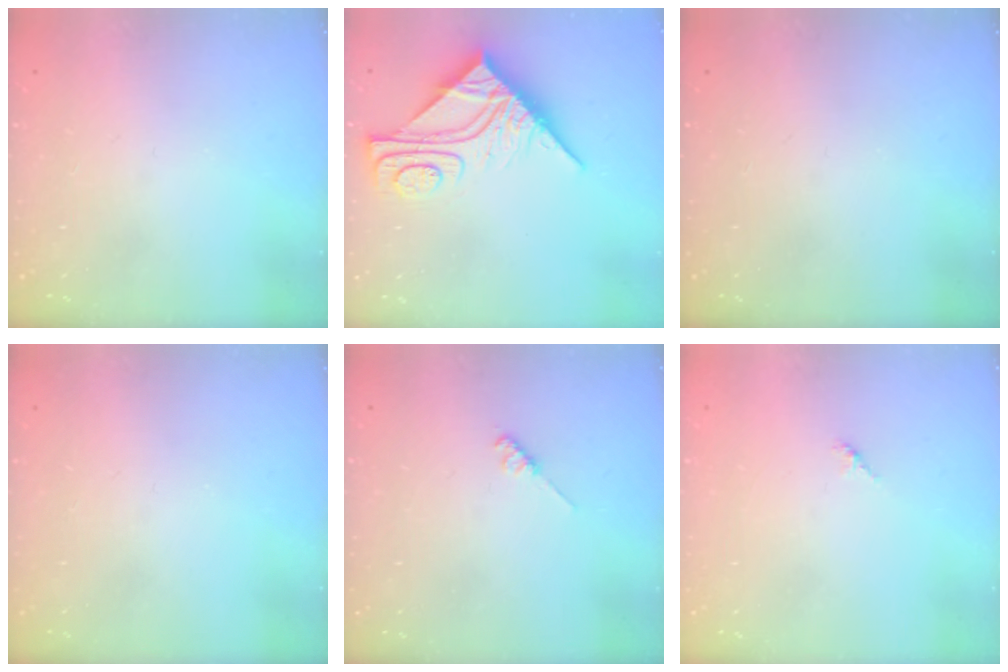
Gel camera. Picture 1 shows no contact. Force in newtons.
{"total": 11.7, "press": 11.7, "slide": 1.1}
{"total": 0.0}
{"total": 0.0}
{"total": 2.6, "press": 2.5, "slide": 0.4}
{"total": 1.5, "press": 1.4, "slide": 0.4}